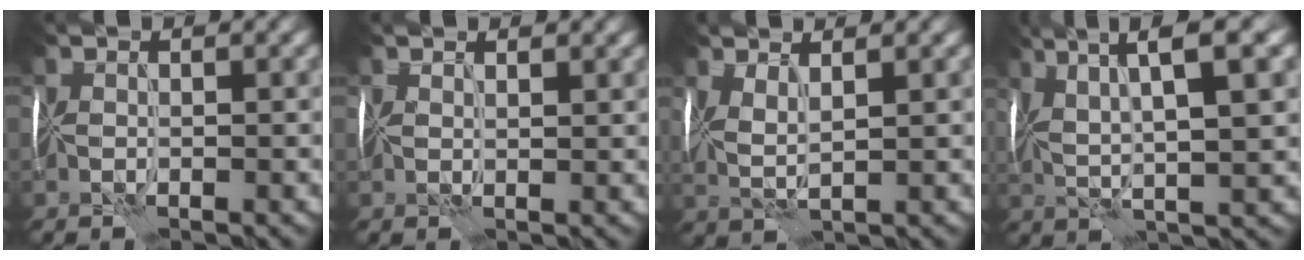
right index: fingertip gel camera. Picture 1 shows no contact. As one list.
[{"total": 1.6, "force": [1.3, 0.6, 0.6], "torque": [-0.009, 0.003, 0.017]}, {"total": 2.1, "force": [1.4, 0.7, 1.5], "torque": [-0.042, 0.004, 0.027]}, {"total": 8.6, "force": [3.6, 1.6, 7.6], "torque": [-0.133, 0.020, 0.066]}]